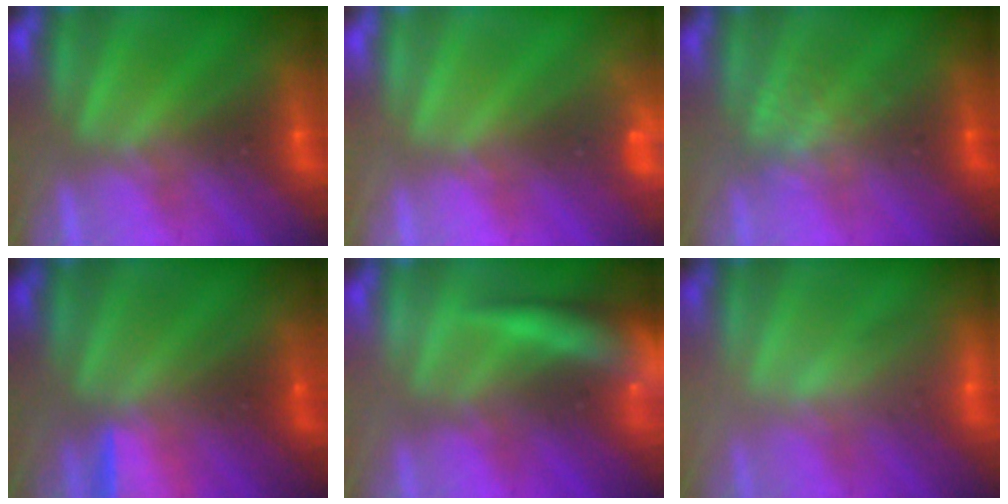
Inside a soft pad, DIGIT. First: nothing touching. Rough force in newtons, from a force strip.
{"total": 3.5}
{"total": 1.0}
{"total": 1.6}
{"total": 8.6}
{"total": 2.2}